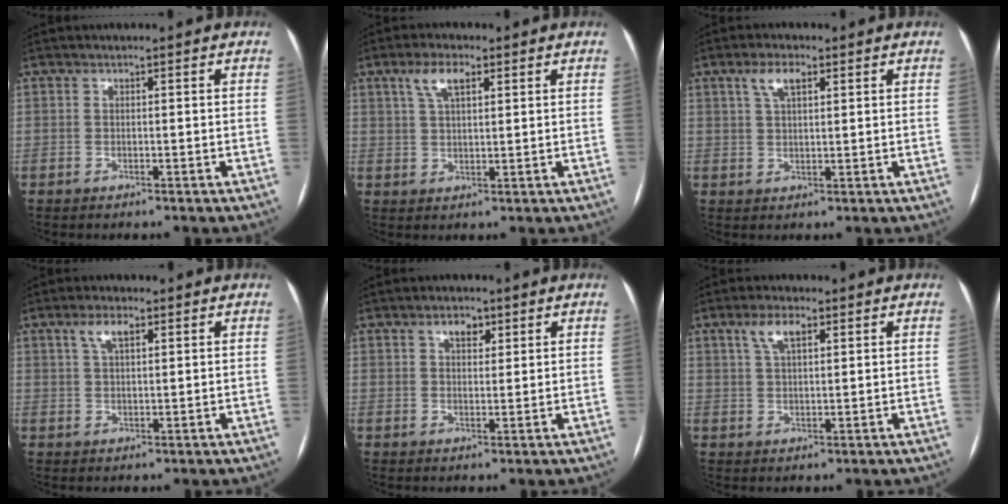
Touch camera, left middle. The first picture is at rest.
{"total": 4.8, "force": [2.5, 1.7, 3.8], "torque": [-0.080, 0.011, 0.050]}
{"total": 4.0, "force": [2.0, 1.4, 3.1], "torque": [-0.066, 0.010, 0.041]}
{"total": 3.5, "force": [1.8, 1.2, 2.8], "torque": [-0.058, 0.010, 0.036]}
{"total": 3.0, "force": [1.7, 1.7, 1.8], "torque": [-0.030, 0.007, 0.027]}
{"total": 4.4, "force": [2.3, 1.5, 3.4], "torque": [-0.073, 0.011, 0.046]}